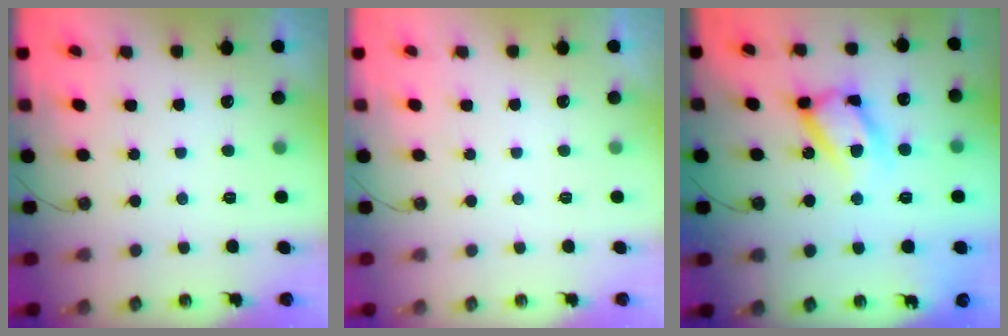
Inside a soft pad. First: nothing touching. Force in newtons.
{"total": 0.0}
{"total": 17.2, "press": 17.2, "slide": 1.7}